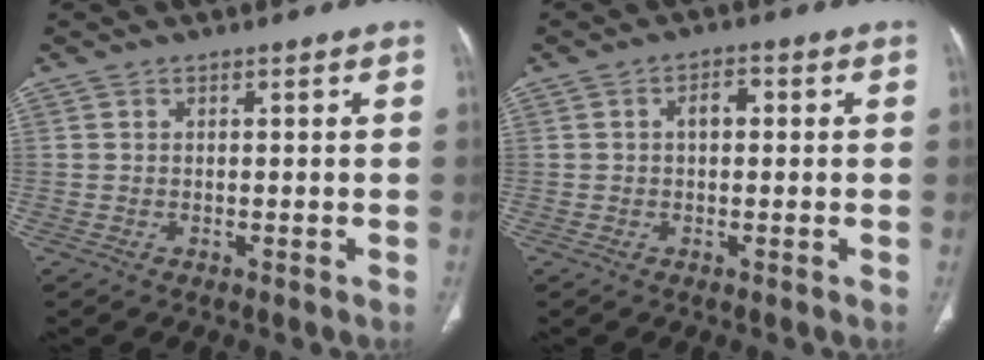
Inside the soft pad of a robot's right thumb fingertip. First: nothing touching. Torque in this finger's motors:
{"motor_torque": [0.73, 0.67, 0.26, 0.33, 0.00]}